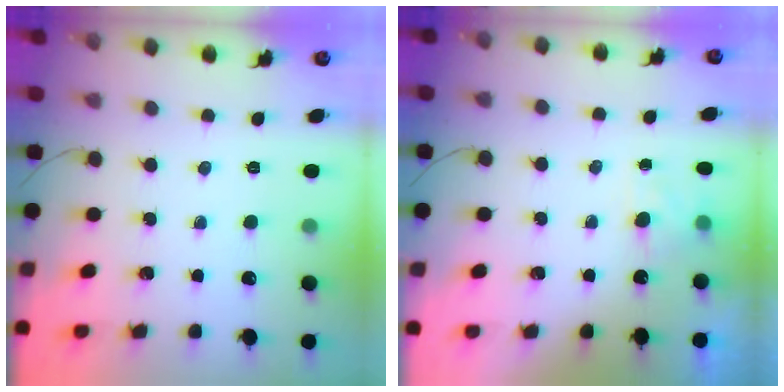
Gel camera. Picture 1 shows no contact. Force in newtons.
{"total": 5.5, "press": 5.4, "slide": 1.2}